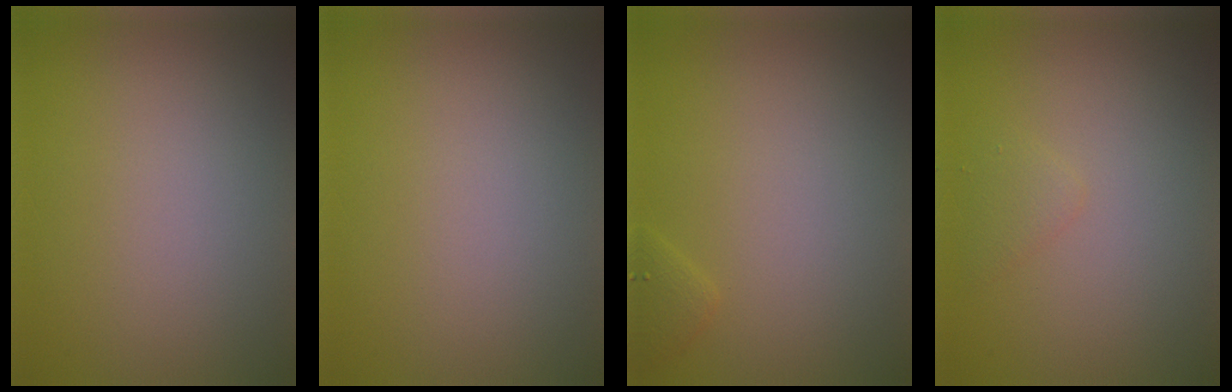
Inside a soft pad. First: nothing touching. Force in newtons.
{"total": 0.0}
{"total": 0.9, "press": 0.9, "slide": 0.0}
{"total": 0.9, "press": 0.9, "slide": 0.0}